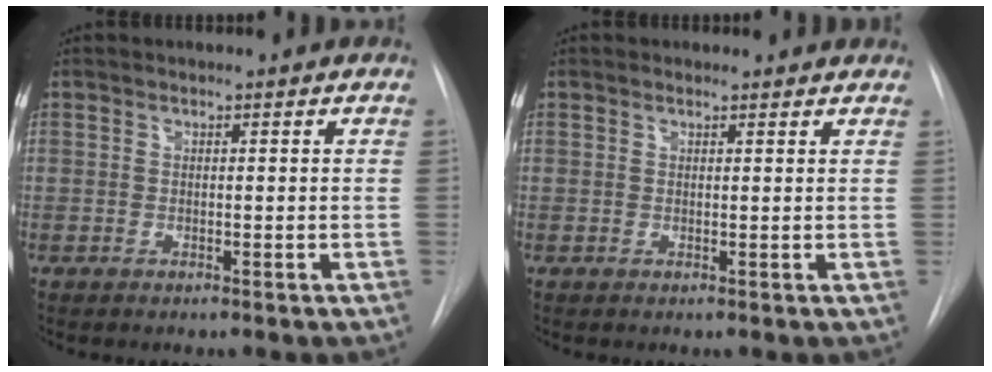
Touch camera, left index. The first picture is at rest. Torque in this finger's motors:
{"motor_torque": [0.79, -0.72, 0.07, 0.01]}